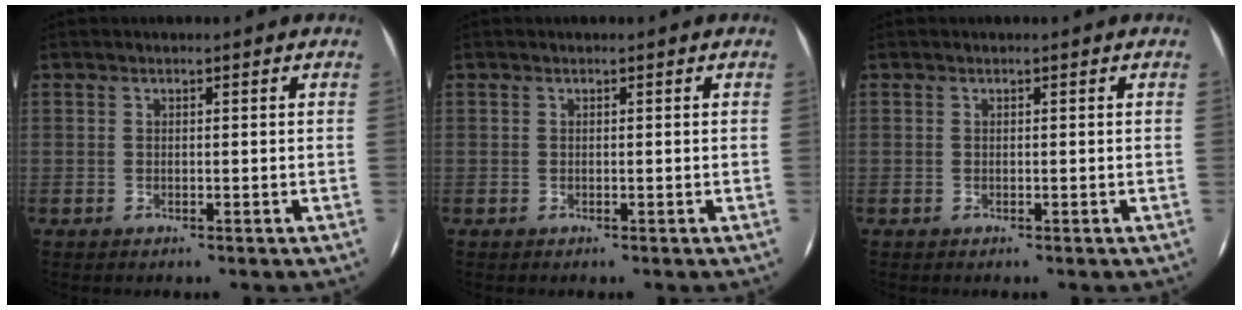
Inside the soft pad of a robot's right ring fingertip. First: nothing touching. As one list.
[{"total": 0.0}, {"total": 0.0}]